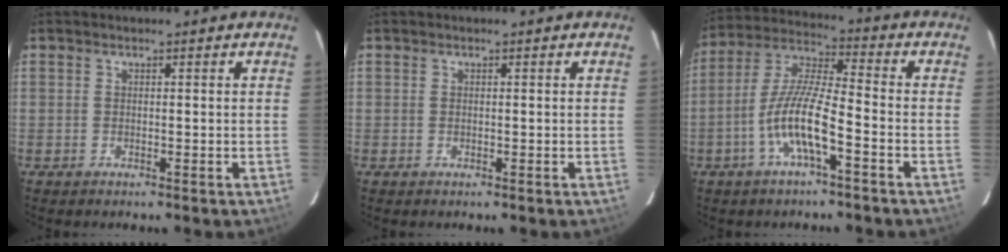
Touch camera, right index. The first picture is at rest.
{"total": 0.0}
{"total": 10.6, "force": [-4.5, 1.7, 9.4], "torque": [-0.200, 0.001, -0.090]}